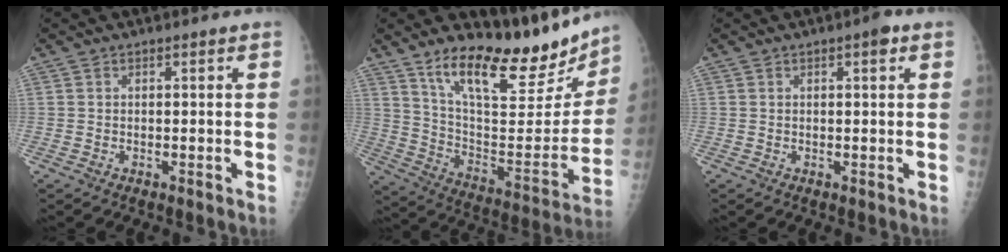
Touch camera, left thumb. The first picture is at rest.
{"total": 24.3, "force": [18.5, 7.5, 13.9], "torque": [-0.166, -0.098, 0.289]}
{"total": 2.2, "force": [1.1, 0.5, 1.9], "torque": [-0.023, 0.000, 0.013]}